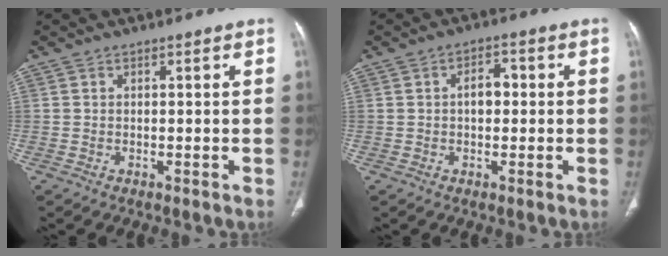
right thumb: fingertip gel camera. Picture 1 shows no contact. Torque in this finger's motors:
{"motor_torque": [0.34, 1.01, 0.49, -0.18, 0.10]}